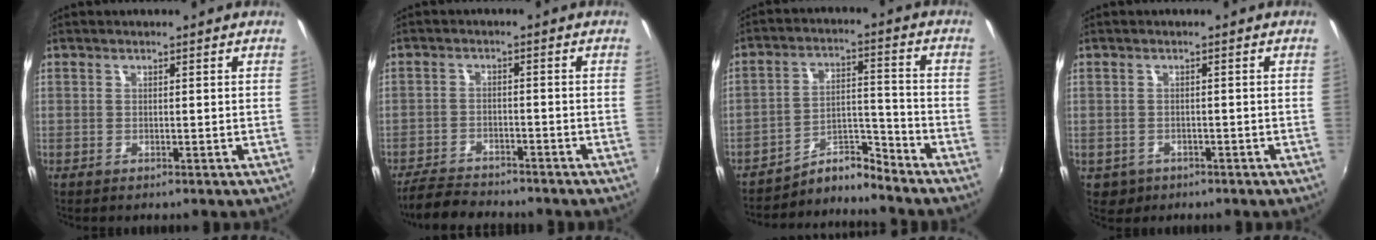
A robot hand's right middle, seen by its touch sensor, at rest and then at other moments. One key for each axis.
{"total": 7.4, "fx": -6.8, "fy": 1.8, "fz": 2.1, "tx": -0.072, "ty": -0.012, "tz": -0.114}
{"total": 6.2, "fx": -6.2, "fy": -0.6, "fz": -0.4, "tx": 0.002, "ty": 0.033, "tz": -0.118}
{"total": 3.4, "fx": -1.3, "fy": 3.0, "fz": 1.1, "tx": -0.032, "ty": -0.002, "tz": -0.011}